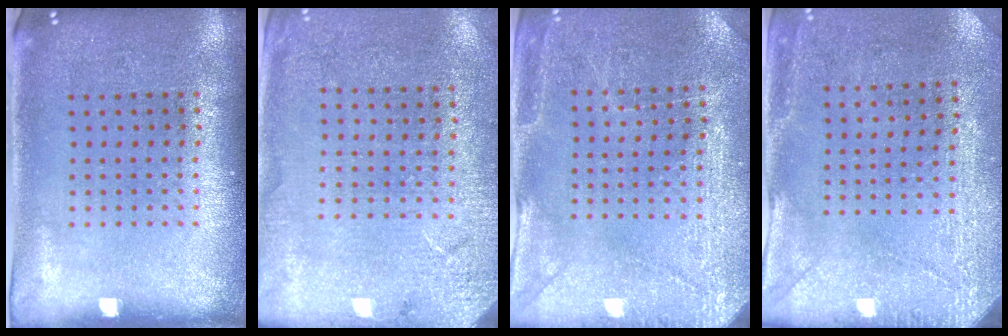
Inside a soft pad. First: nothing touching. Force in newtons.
{"total": 2.6, "press": 2.5, "slide": 0.5}
{"total": 2.9, "press": 2.8, "slide": 0.5}
{"total": 2.9, "press": 2.5, "slide": 1.5}